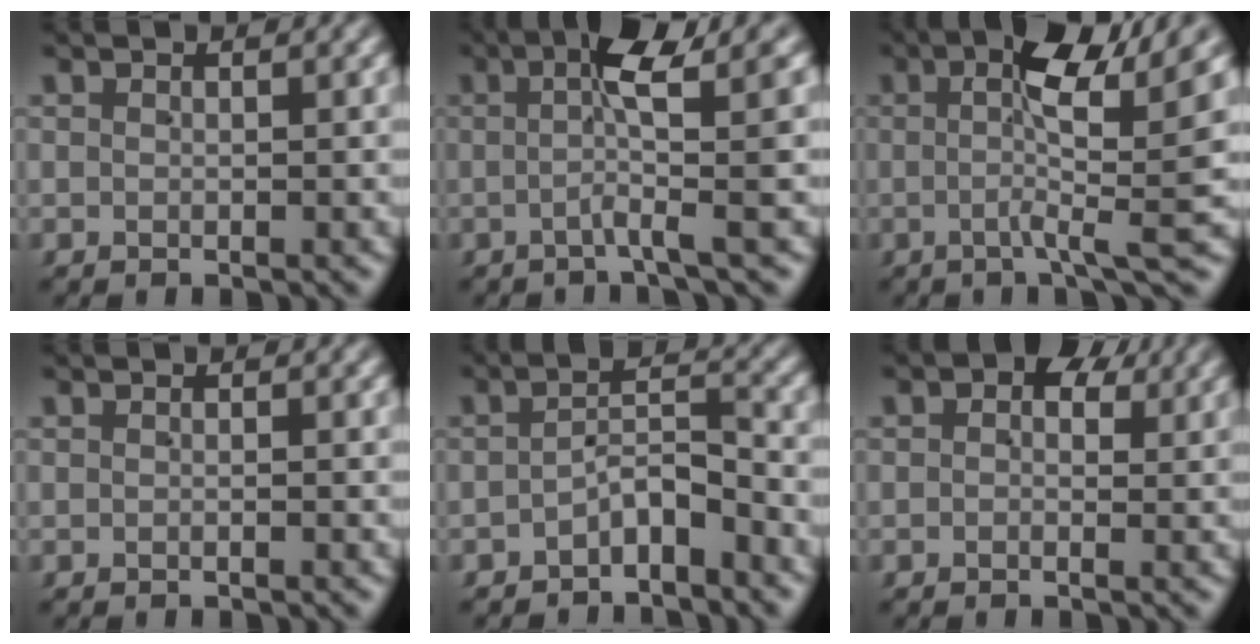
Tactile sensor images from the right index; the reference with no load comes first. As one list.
[{"total": 4.6, "force": [0.5, -0.3, 4.6], "torque": [-0.073, 0.005, 0.010]}, {"total": 7.4, "force": [0.9, 1.1, 7.2], "torque": [-0.105, -0.001, 0.012]}, {"total": 0.0}, {"total": 3.7, "force": [-3.0, 1.2, 1.8], "torque": [-0.008, -0.003, -0.053]}, {"total": 2.6, "force": [0.8, 1.6, 1.9], "torque": [-0.017, 0.003, 0.004]}]